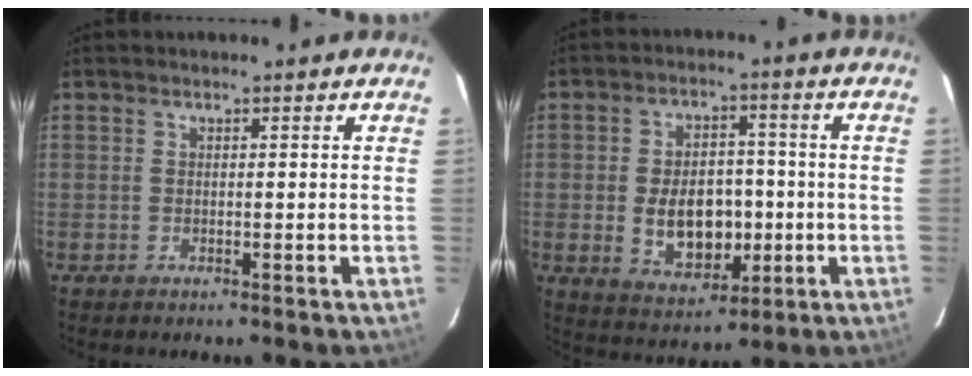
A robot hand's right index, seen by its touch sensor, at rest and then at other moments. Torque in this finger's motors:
{"motor_torque": [0.35, 0.01, 0.57, 0.10]}